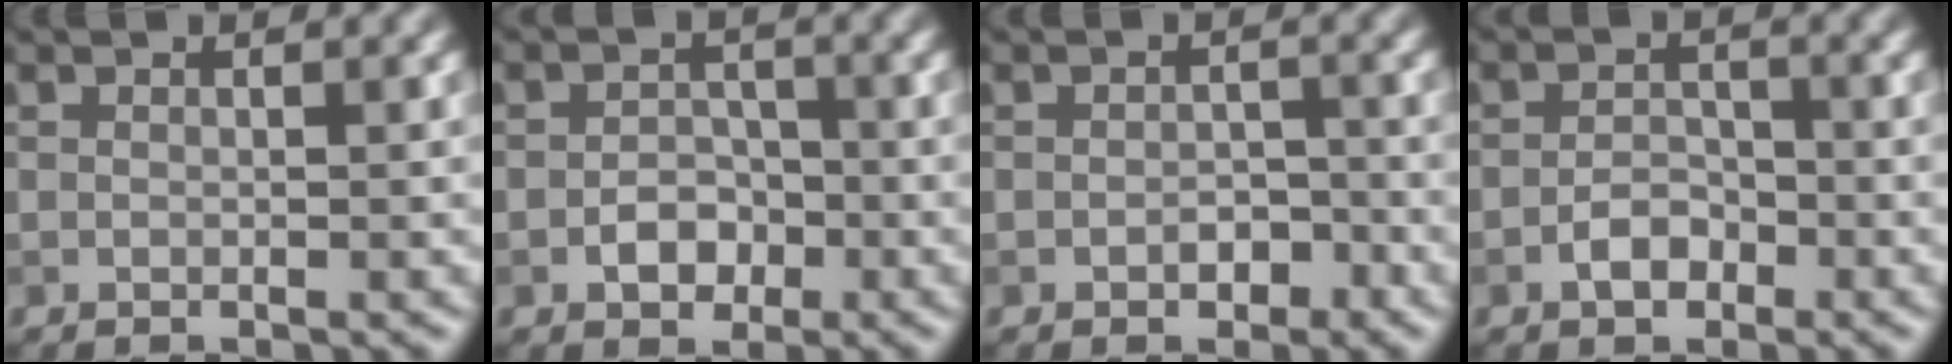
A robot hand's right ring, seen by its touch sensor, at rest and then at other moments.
{"total": 2.4, "force": [-1.0, 1.8, 1.3], "torque": [-0.016, 0.002, -0.020]}
{"total": 1.8, "force": [-0.8, 1.1, 1.1], "torque": [-0.015, 0.000, -0.014]}
{"total": 2.1, "force": [-1.2, 1.2, 1.3], "torque": [-0.021, 0.006, -0.024]}